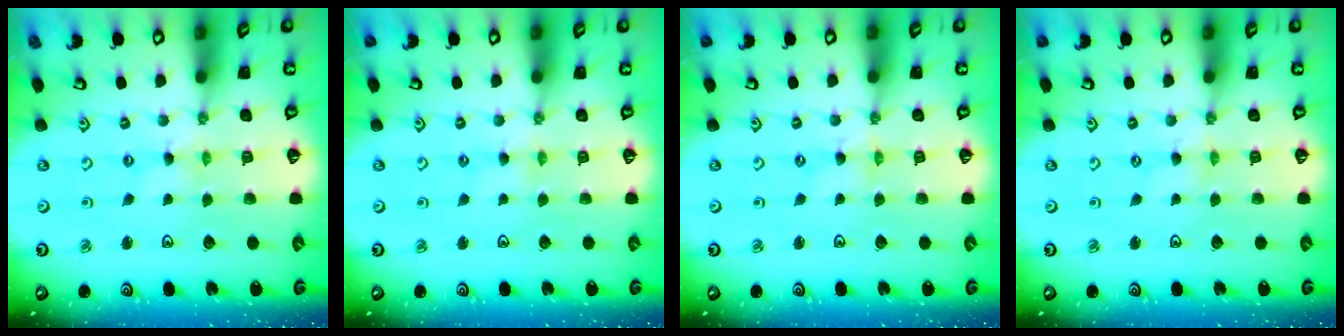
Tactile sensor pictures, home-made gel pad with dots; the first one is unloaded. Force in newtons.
{"total": 1.9, "press": 1.9, "slide": 0.4}
{"total": 1.1, "press": 1.1, "slide": 0.2}
{"total": 0.0}